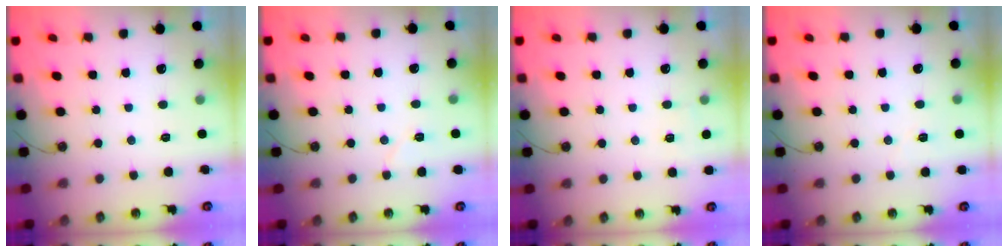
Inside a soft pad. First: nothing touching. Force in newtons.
{"total": 4.9, "press": 4.6, "slide": 1.7}
{"total": 2.3, "press": 2.3, "slide": 0.4}
{"total": 3.3, "press": 3.1, "slide": 1.0}